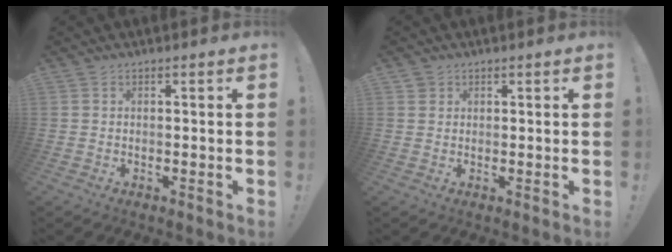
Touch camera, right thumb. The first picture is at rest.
{"total": 1.4, "force": [1.0, 1.1, 0.1], "torque": [0.001, -0.004, 0.017]}